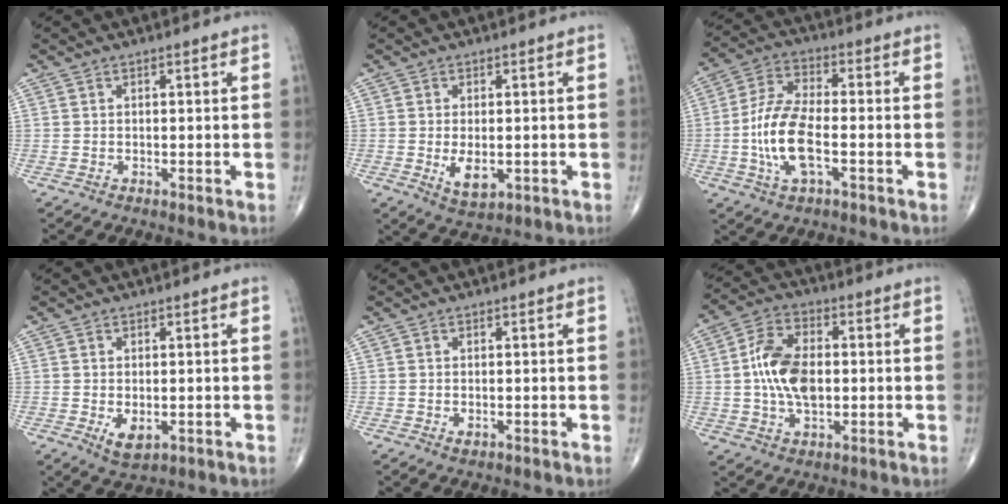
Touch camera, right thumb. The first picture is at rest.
{"total": 5.0, "force": [-0.9, 2.6, 4.2], "torque": [-0.067, -0.011, -0.008]}
{"total": 12.0, "force": [-2.8, 5.0, 10.5], "torque": [-0.220, 0.019, -0.057]}
{"total": 3.9, "force": [-0.9, 2.2, 3.1], "torque": [-0.045, -0.009, -0.005]}
{"total": 0.9, "force": [-0.3, 0.5, 0.7], "torque": [-0.010, -0.002, -0.003]}
{"total": 11.6, "force": [0.1, 6.8, 9.4], "torque": [-0.164, 0.013, -0.001]}